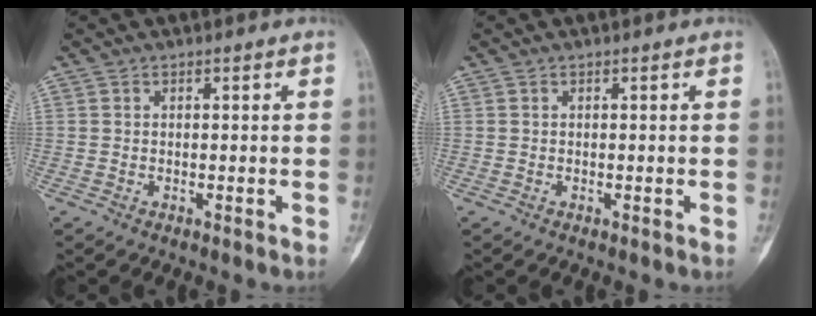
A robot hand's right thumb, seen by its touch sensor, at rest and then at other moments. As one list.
[{"total": 0.0}]